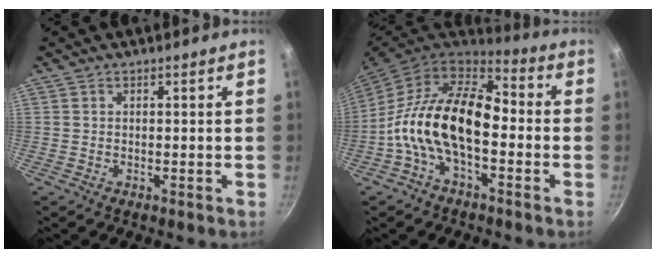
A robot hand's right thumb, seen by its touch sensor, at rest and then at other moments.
{"total": 17.0, "force": [-2.7, 9.4, 13.9], "torque": [-0.236, 0.043, -0.068]}